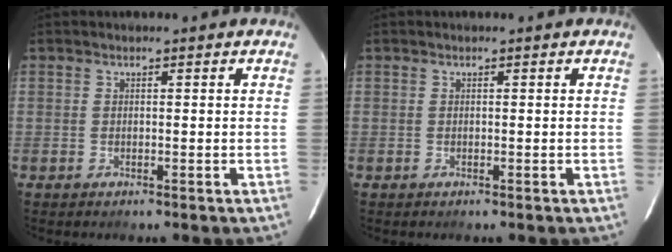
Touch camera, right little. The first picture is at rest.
{"total": 0.0}